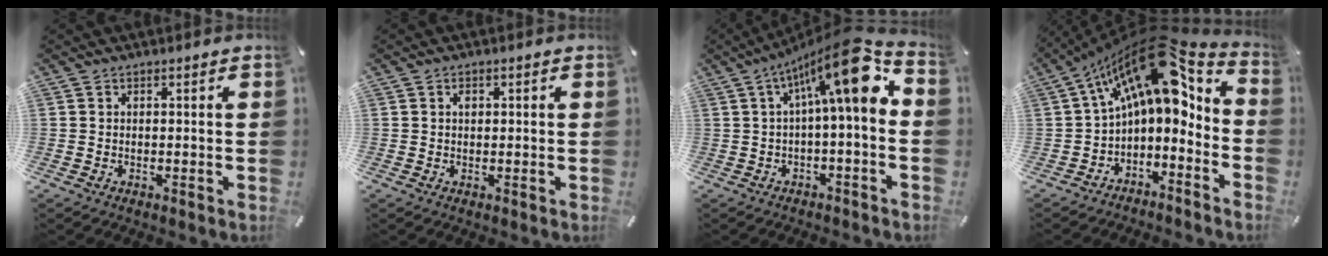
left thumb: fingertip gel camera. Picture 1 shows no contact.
{"total": 1.1, "force": [0.3, 0.8, 0.8], "torque": [-0.008, 0.000, 0.003]}
{"total": 16.6, "force": [4.9, 4.3, 15.2], "torque": [-0.224, -0.039, 0.072]}
{"total": 17.9, "force": [7.5, 8.8, 13.7], "torque": [-0.233, -0.054, 0.124]}